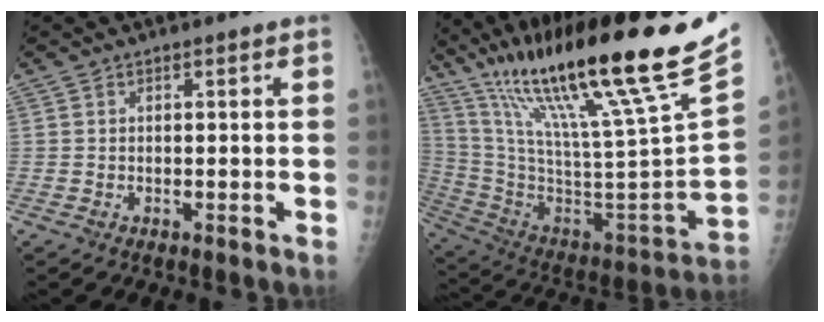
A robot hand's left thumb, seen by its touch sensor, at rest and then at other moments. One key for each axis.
{"total": 35.5, "fx": 23.6, "fy": 3.3, "fz": 26.2, "tx": -0.427, "ty": -0.090, "tz": 0.396}